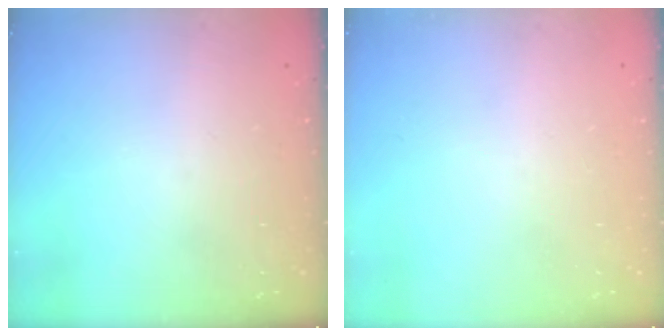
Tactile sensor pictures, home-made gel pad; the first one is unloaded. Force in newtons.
{"total": 0.0}